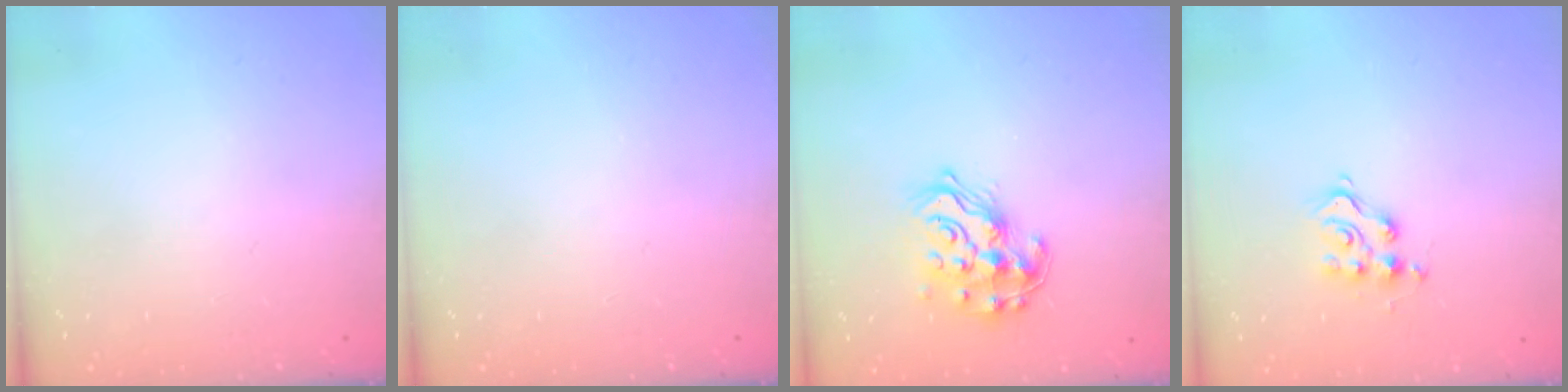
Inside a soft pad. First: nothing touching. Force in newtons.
{"total": 0.0}
{"total": 14.6, "press": 14.5, "slide": 1.1}
{"total": 7.2, "press": 7.1, "slide": 0.4}